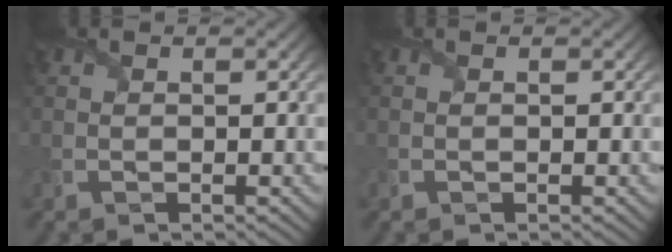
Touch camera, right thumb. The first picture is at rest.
{"total": 0.0}